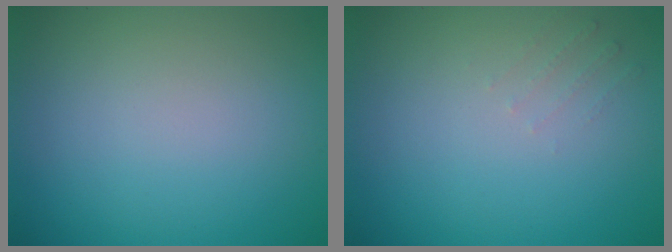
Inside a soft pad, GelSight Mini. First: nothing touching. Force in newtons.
{"total": 0.8, "press": 0.8, "slide": 0.2}